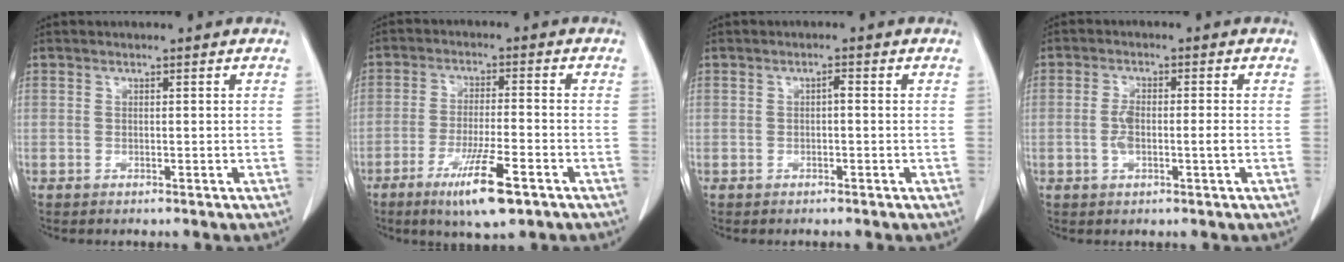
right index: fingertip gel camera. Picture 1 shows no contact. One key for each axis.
{"total": 9.5, "fx": -5.4, "fy": 1.0, "fz": 7.8, "tx": -0.140, "ty": -0.021, "tz": -0.089}
{"total": 0.9, "fx": -0.1, "fy": 0.2, "fz": 0.9, "tx": -0.016, "ty": 0.002, "tz": -0.002}
{"total": 4.0, "fx": -0.7, "fy": 1.0, "fz": 3.9, "tx": -0.083, "ty": 0.006, "tz": -0.011}